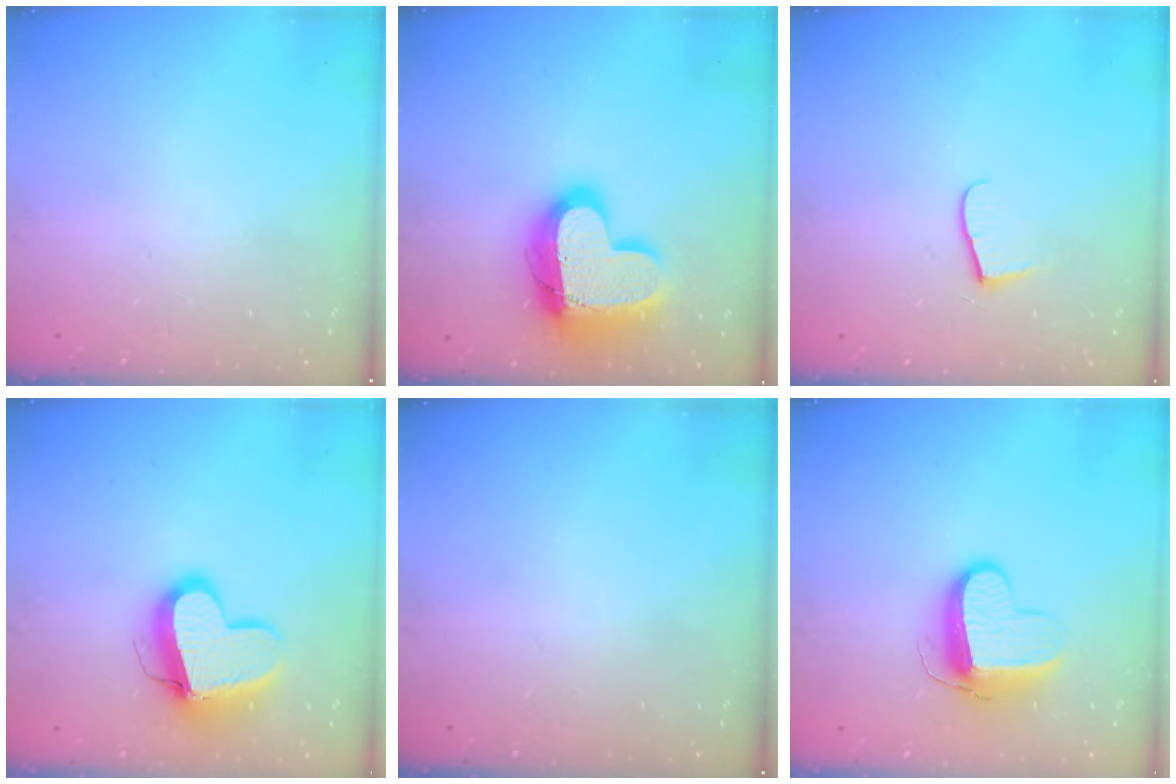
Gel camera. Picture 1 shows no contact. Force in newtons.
{"total": 18.9, "press": 18.8, "slide": 1.5}
{"total": 6.5, "press": 6.5, "slide": 0.7}
{"total": 13.3, "press": 13.2, "slide": 1.3}
{"total": 0.0}
{"total": 10.7, "press": 10.6, "slide": 1.1}